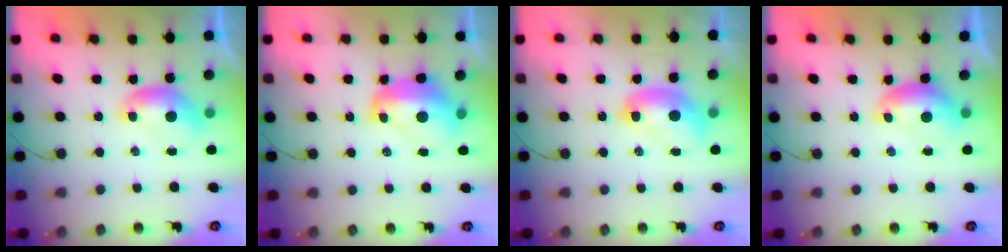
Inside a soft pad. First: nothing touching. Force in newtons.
{"total": 5.0, "press": 4.9, "slide": 1.0}
{"total": 3.2, "press": 3.1, "slide": 0.6}
{"total": 0.6, "press": 0.4, "slide": 0.4}